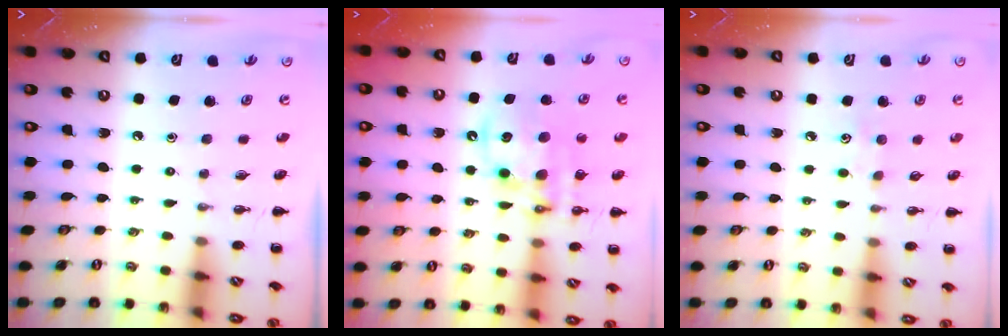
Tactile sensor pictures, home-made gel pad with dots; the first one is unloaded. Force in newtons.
{"total": 13.2, "press": 12.8, "slide": 3.3}
{"total": 4.3, "press": 4.2, "slide": 1.1}